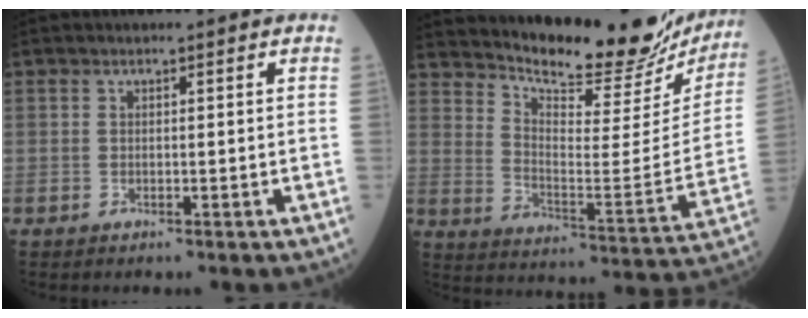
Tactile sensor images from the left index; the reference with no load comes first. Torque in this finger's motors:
{"motor_torque": [0.35, -0.43, 0.50, 0.10]}